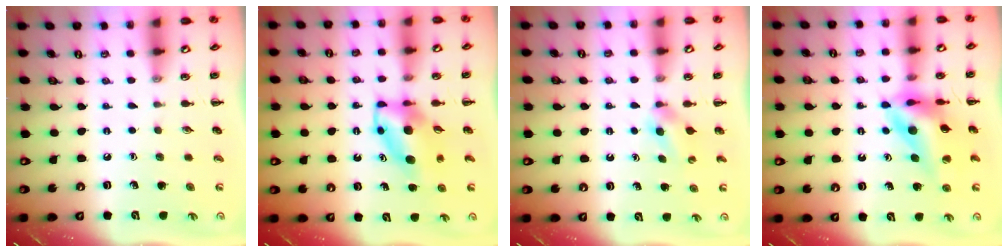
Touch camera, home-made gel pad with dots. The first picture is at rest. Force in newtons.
{"total": 5.8, "press": 5.7, "slide": 1.4}
{"total": 3.0, "press": 2.7, "slide": 1.3}
{"total": 12.4, "press": 11.8, "slide": 3.9}